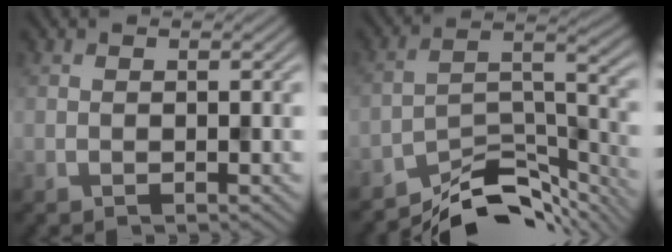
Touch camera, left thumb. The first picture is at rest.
{"total": 10.2, "force": [-9.1, 2.8, 3.8], "torque": [-0.059, 0.001, -0.159]}